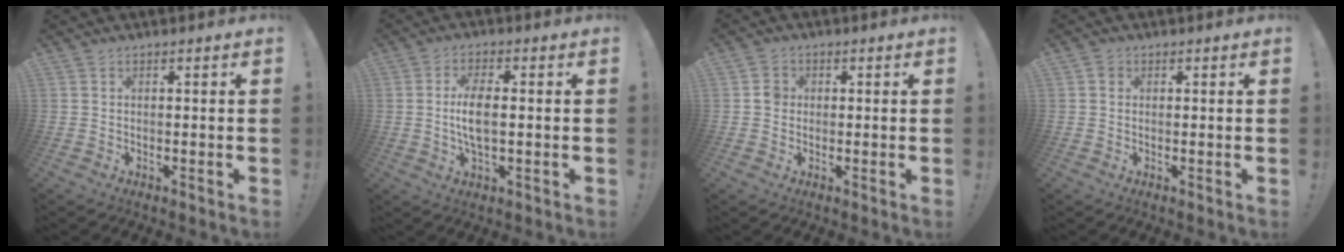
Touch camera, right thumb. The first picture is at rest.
{"total": 7.8, "force": [-0.3, 3.1, 7.2], "torque": [-0.131, -0.006, -0.010]}
{"total": 3.2, "force": [-0.2, 3.0, 1.0], "torque": [-0.009, 0.006, -0.006]}
{"total": 1.4, "force": [0.4, 1.2, 0.5], "torque": [-0.002, 0.001, 0.005]}